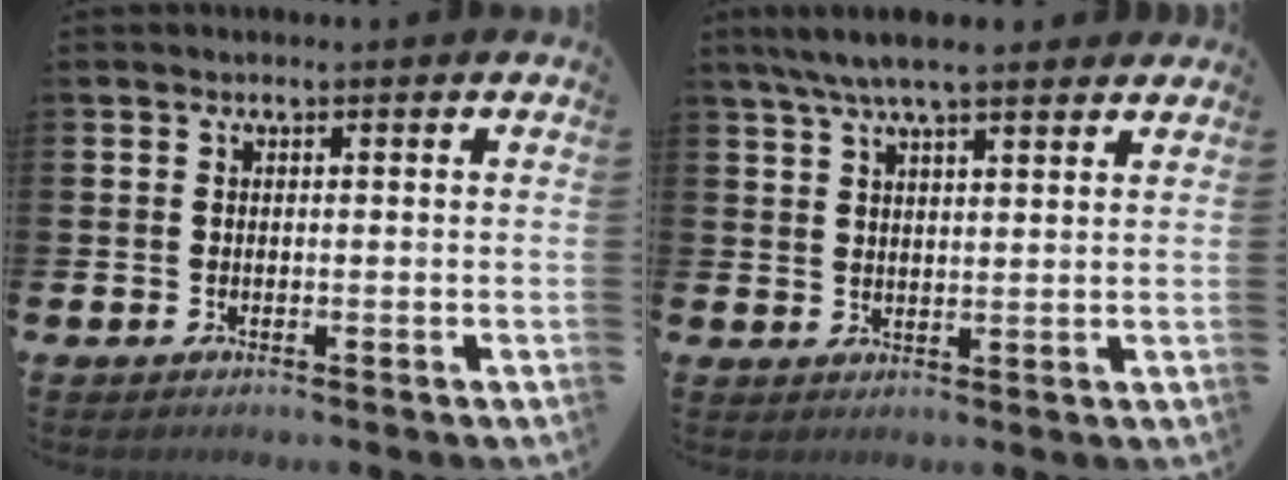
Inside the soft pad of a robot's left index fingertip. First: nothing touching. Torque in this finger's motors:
{"motor_torque": [1.11, -1.03, 0.83, 0.21]}